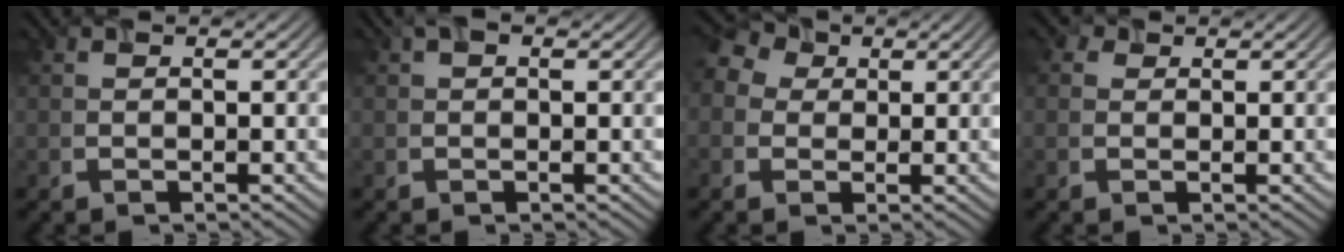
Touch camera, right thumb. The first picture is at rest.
{"total": 1.9, "force": [0.7, 1.0, 1.4], "torque": [-0.024, 0.010, 0.015]}
{"total": 5.9, "force": [1.7, 4.6, 3.3], "torque": [-0.105, 0.025, 0.026]}
{"total": 1.8, "force": [0.8, 1.4, 0.8], "torque": [-0.015, 0.005, 0.011]}